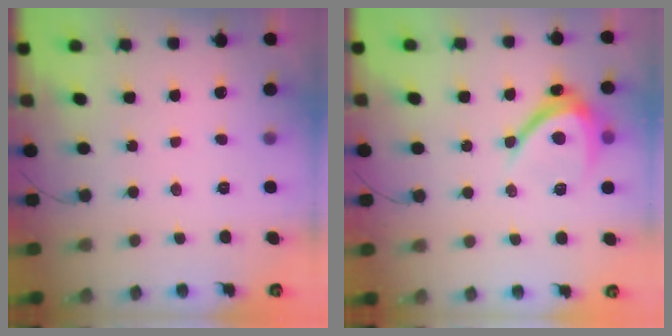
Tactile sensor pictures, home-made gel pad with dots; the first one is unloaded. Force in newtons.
{"total": 10.2, "press": 10.2, "slide": 0.8}